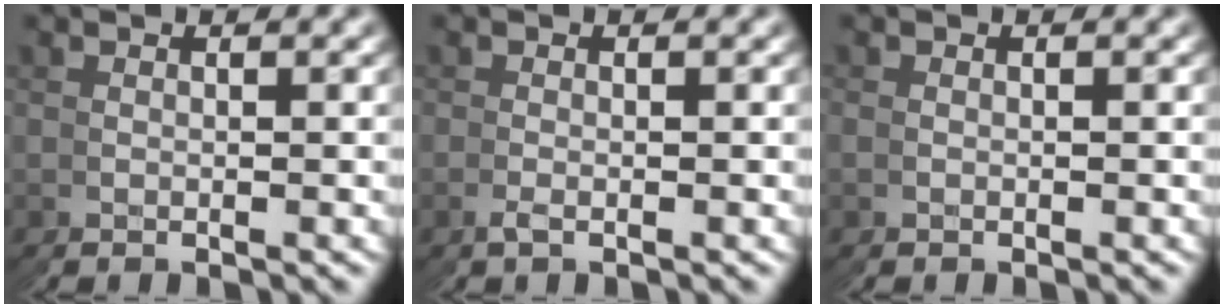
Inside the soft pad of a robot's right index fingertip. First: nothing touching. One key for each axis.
{"total": 0.7, "fx": -0.4, "fy": -0.5, "fz": -0.2, "tx": 0.007, "ty": 0.005, "tz": -0.010}
{"total": 0.6, "fx": -0.1, "fy": 0.1, "fz": -0.5, "tx": 0.007, "ty": -0.002, "tz": -0.002}